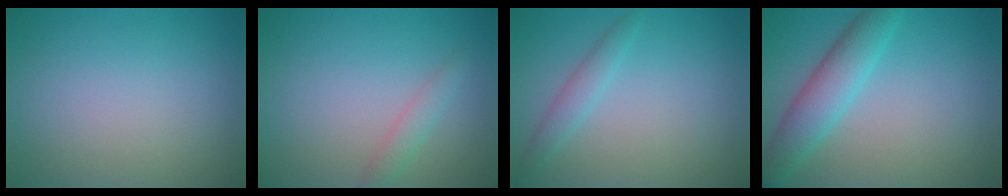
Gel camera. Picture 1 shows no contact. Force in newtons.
{"total": 1.5, "press": 1.5, "slide": 0.1}
{"total": 1.7, "press": 1.7, "slide": 0.0}
{"total": 4.4, "press": 4.4, "slide": 0.2}